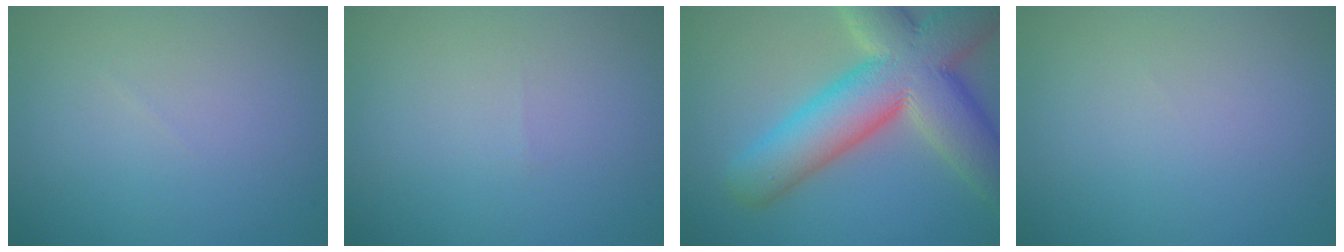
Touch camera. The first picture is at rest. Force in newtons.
{"total": 0.0}
{"total": 12.8, "press": 12.8, "slide": 1.0}
{"total": 0.0}